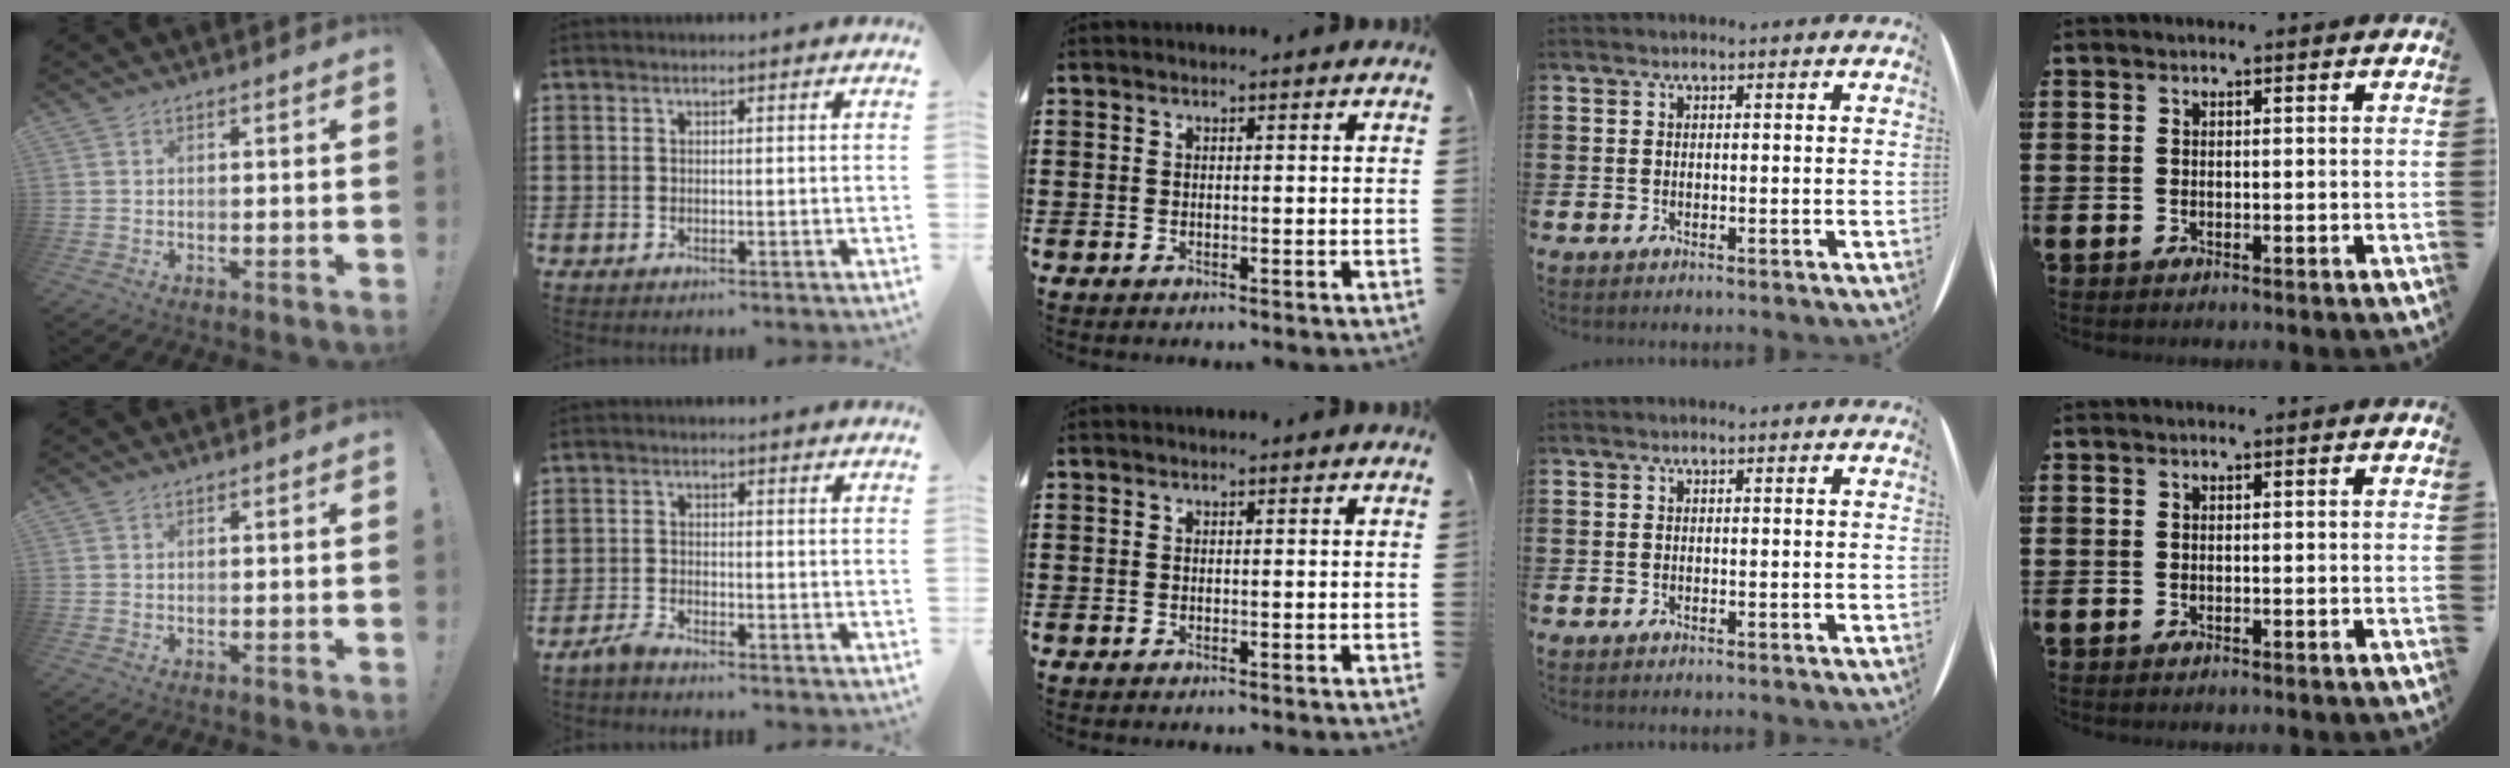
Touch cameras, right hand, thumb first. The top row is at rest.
{"index": {"total": 2.0, "force": [-1.9, 0.2, 0.7], "torque": [-0.020, 0.001, -0.039]}}